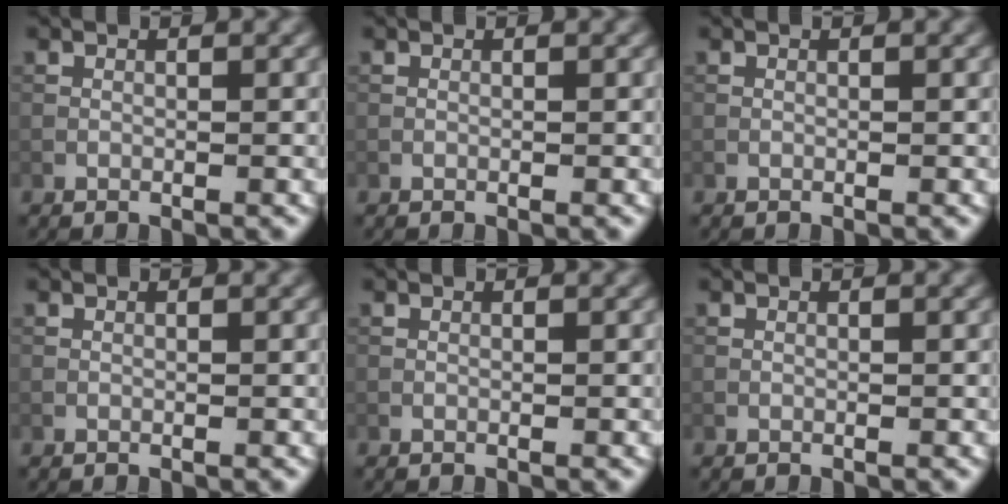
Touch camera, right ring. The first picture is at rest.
{"total": 0.0}
{"total": 0.0}
{"total": 0.0}
{"total": 0.0}
{"total": 0.0}